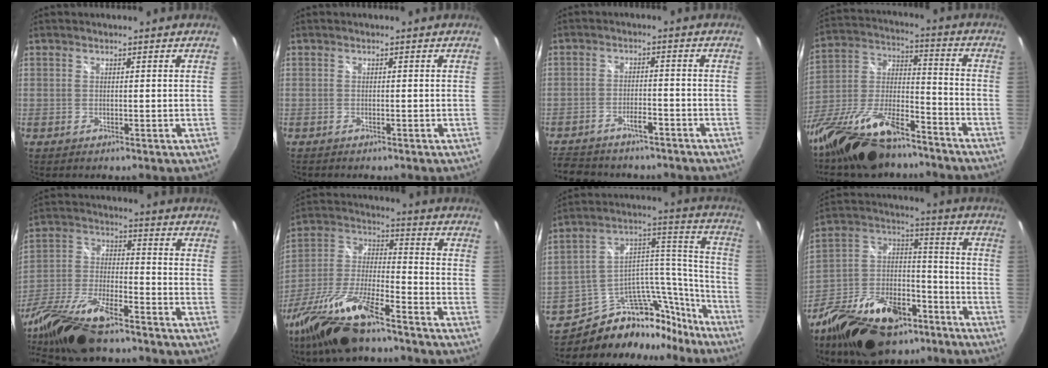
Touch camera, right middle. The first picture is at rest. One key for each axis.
{"total": 0.6, "fx": -0.6, "fy": 0.2, "fz": 0.2, "tx": -0.005, "ty": 0.000, "tz": -0.010}
{"total": 10.4, "fx": -8.9, "fy": 3.7, "fz": 4.1, "tx": -0.103, "ty": 0.000, "tz": -0.131}
{"total": 22.7, "fx": -16.8, "fy": 7.7, "fz": 13.2, "tx": -0.267, "ty": -0.016, "tz": -0.291}
{"total": 21.4, "fx": -16.2, "fy": 5.7, "fz": 12.7, "tx": -0.271, "ty": -0.047, "tz": -0.292}
{"total": 19.7, "fx": -13.9, "fy": 4.7, "fz": 13.1, "tx": -0.271, "ty": -0.023, "tz": -0.261}
{"total": 24.0, "fx": -19.3, "fy": 10.9, "fz": 9.2, "tx": -0.135, "ty": 0.083, "tz": -0.277}
{"total": 25.8, "fx": -16.2, "fy": 13.8, "fz": 14.6, "tx": -0.291, "ty": 0.026, "tz": -0.262}